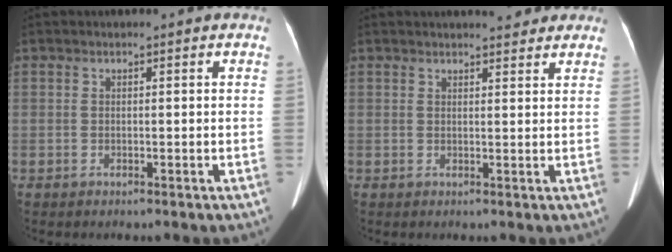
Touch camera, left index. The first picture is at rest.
{"total": 5.0, "force": [4.5, 1.2, 1.8], "torque": [-0.019, 0.008, 0.051]}